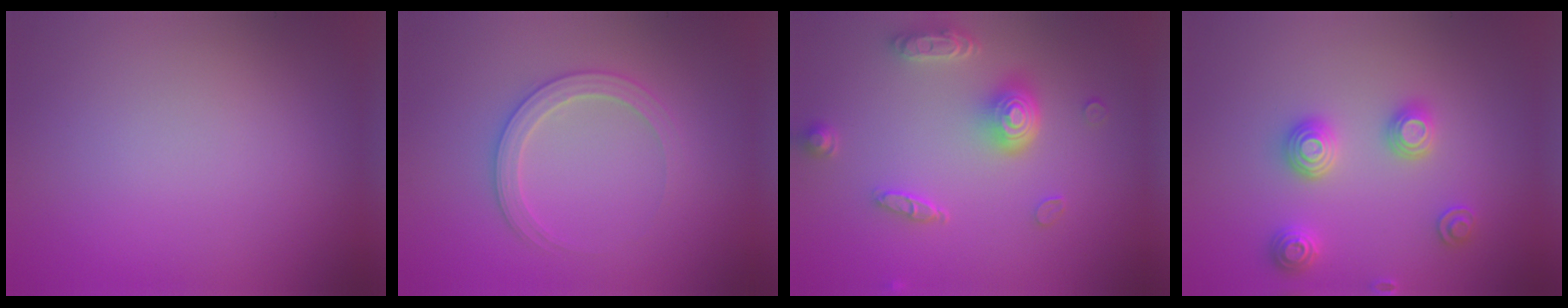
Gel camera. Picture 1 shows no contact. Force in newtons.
{"total": 2.8, "press": 2.7, "slide": 0.4}
{"total": 4.6, "press": 3.6, "slide": 2.9}
{"total": 2.9, "press": 2.9, "slide": 0.2}